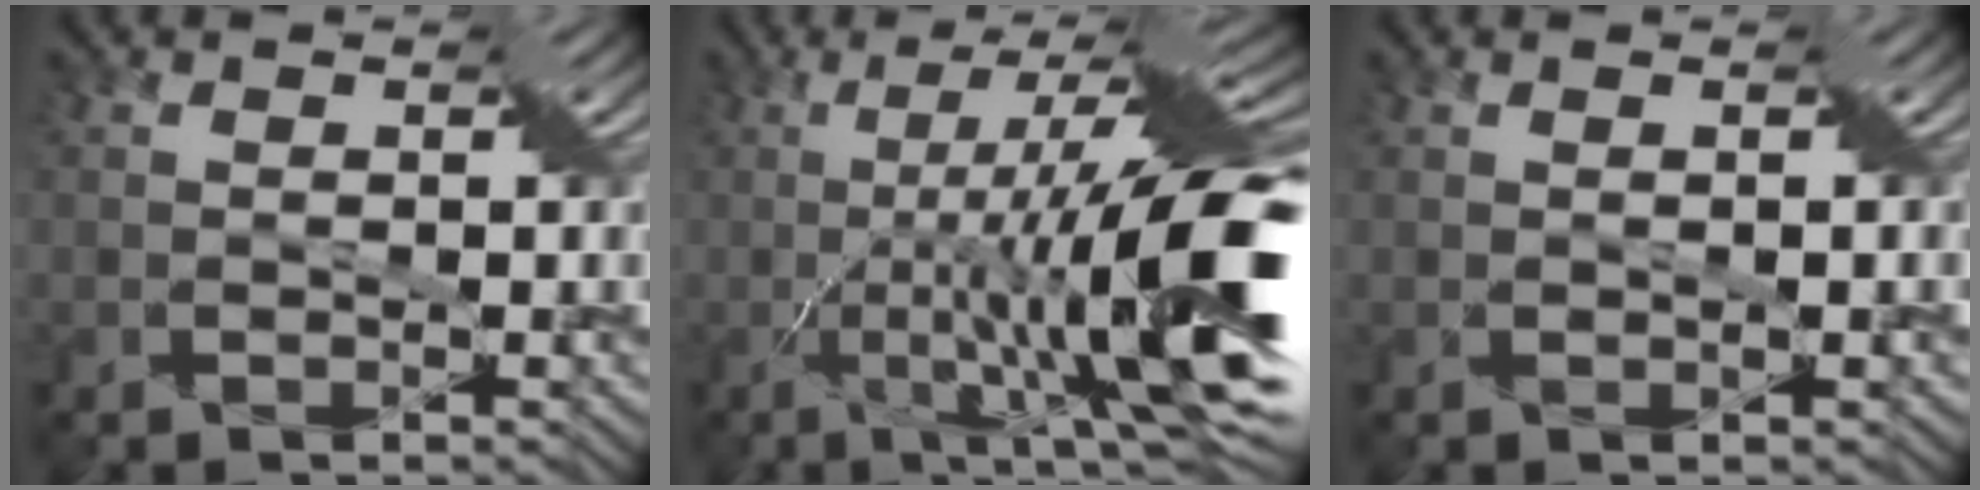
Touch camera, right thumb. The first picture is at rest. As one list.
[{"total": 15.2, "force": [-1.8, 1.6, 15.0], "torque": [-0.252, 0.009, -0.017]}, {"total": 1.2, "force": [0.5, -0.4, 1.0], "torque": [-0.025, -0.005, 0.016]}]